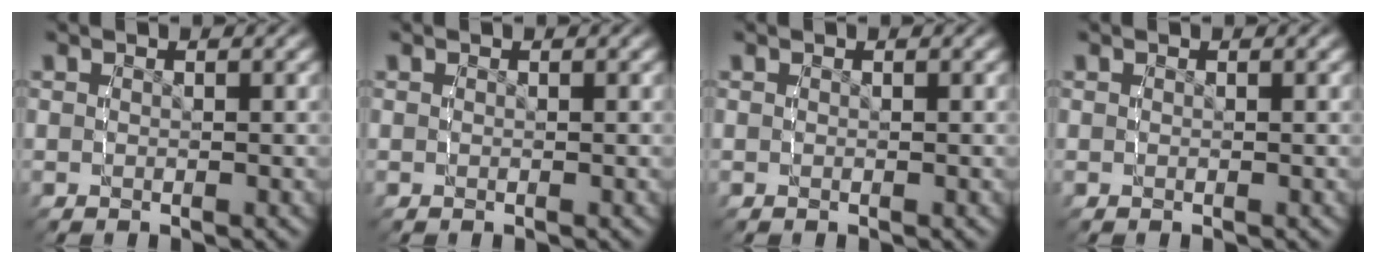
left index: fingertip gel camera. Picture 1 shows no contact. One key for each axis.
{"total": 0.0}
{"total": 0.0}
{"total": 0.0}